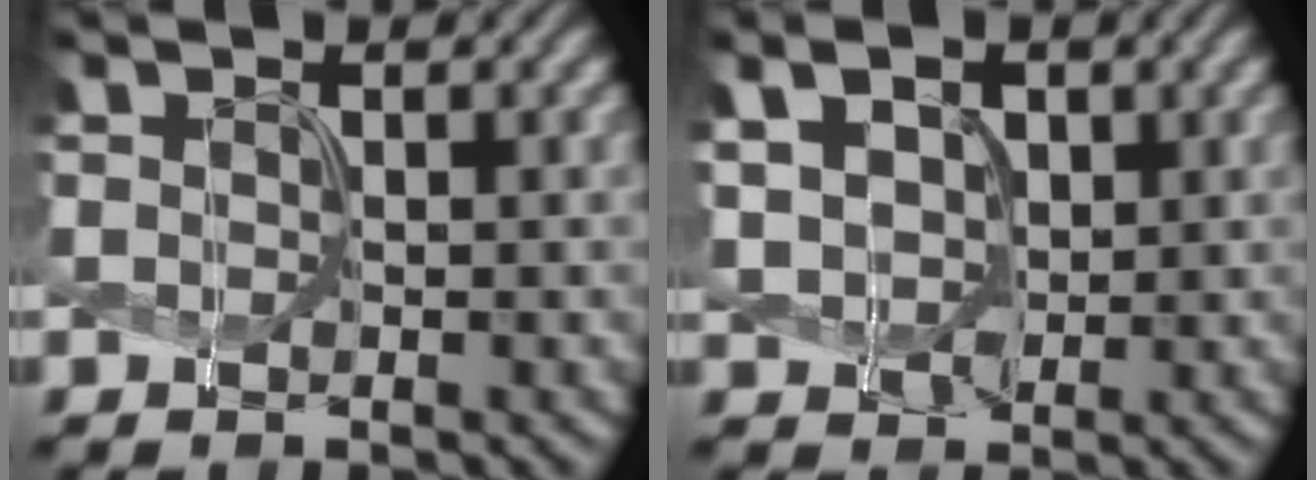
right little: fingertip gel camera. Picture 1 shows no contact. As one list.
[{"total": 5.7, "force": [0.9, 4.5, 3.4], "torque": [-0.092, 0.015, 0.019]}]